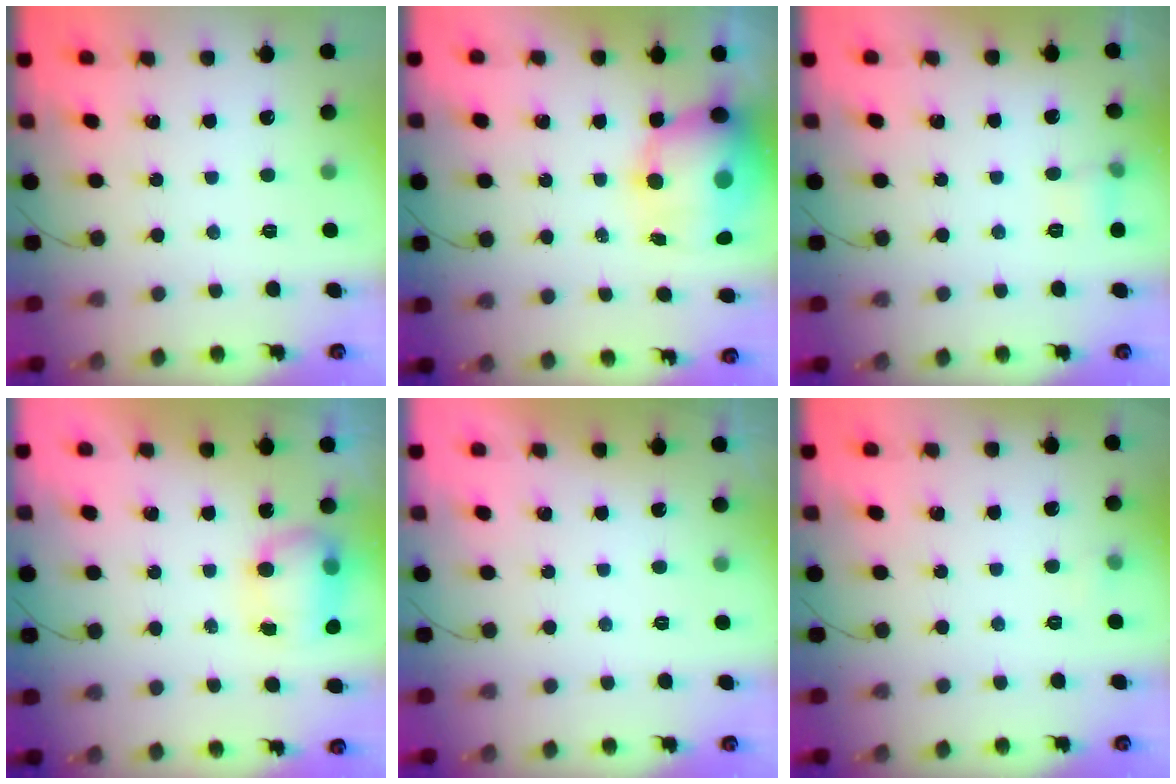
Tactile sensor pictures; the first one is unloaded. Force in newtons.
{"total": 12.3, "press": 11.9, "slide": 3.2}
{"total": 5.6, "press": 5.2, "slide": 2.0}
{"total": 7.6, "press": 7.6, "slide": 0.7}
{"total": 0.0}
{"total": 3.9, "press": 2.7, "slide": 2.8}